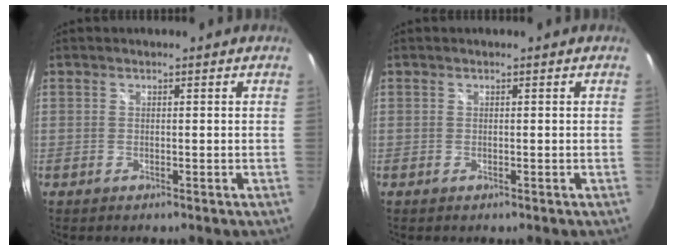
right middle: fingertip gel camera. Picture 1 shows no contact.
{"total": 0.0}